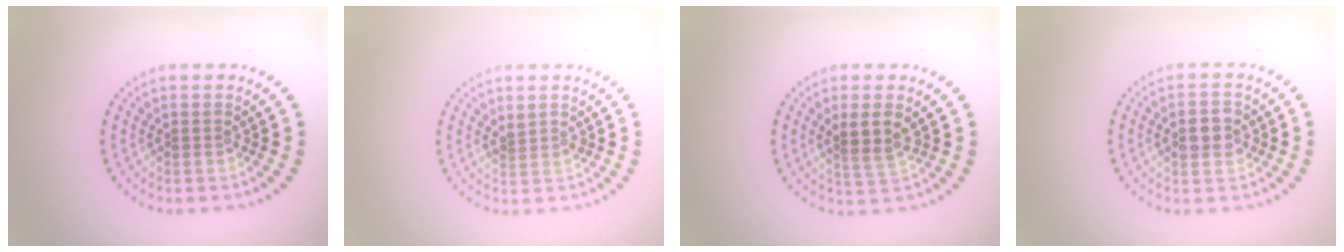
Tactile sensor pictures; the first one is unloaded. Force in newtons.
{"total": 1.0, "press": 0.8, "slide": 0.6}
{"total": 2.5, "press": 2.2, "slide": 1.2}
{"total": 2.9, "press": 2.9, "slide": 0.1}